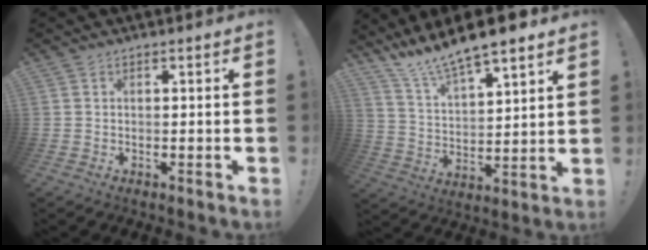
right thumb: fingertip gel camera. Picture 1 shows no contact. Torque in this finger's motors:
{"motor_torque": [1.72, 2.50, 1.40, 1.37, 0.32]}